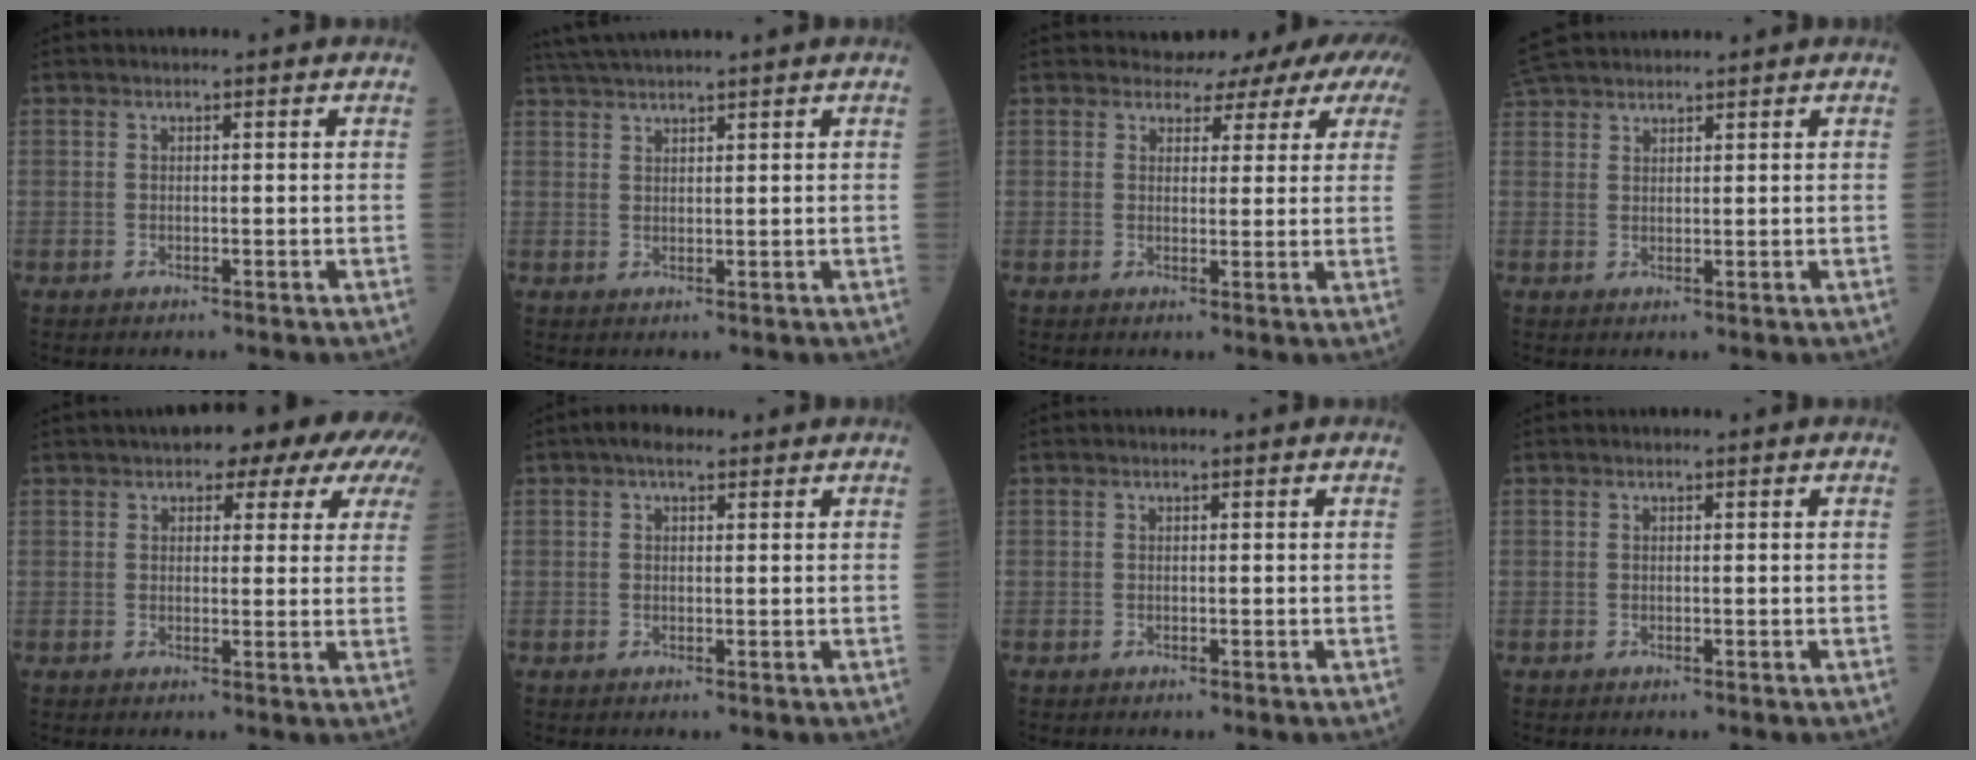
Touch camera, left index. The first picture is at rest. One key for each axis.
{"total": 4.8, "fx": 4.2, "fy": -1.0, "fz": 2.1, "tx": -0.042, "ty": 0.026, "tz": 0.083}
{"total": 6.8, "fx": 5.5, "fy": 3.0, "fz": 2.4, "tx": -0.020, "ty": 0.012, "tz": 0.046}
{"total": 5.5, "fx": 5.1, "fy": 0.8, "fz": 1.8, "tx": -0.042, "ty": 0.034, "tz": 0.100}
{"total": 11.2, "fx": 7.5, "fy": 4.4, "fz": 7.1, "tx": -0.074, "ty": 0.034, "tz": 0.076}
{"total": 2.2, "fx": 1.3, "fy": 1.0, "fz": 1.4, "tx": -0.025, "ty": 0.015, "tz": 0.017}
{"total": 0.0}
{"total": 0.0}